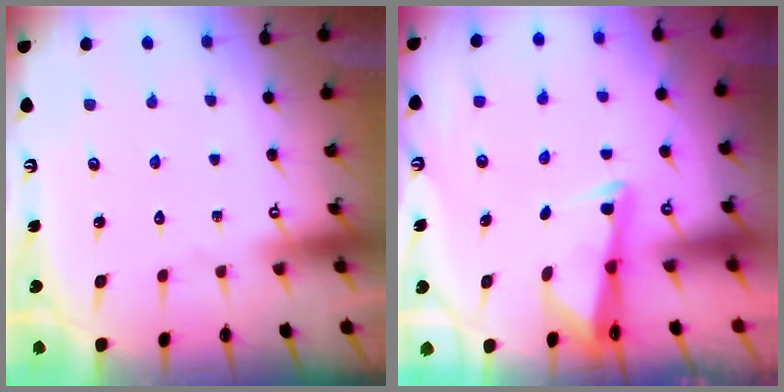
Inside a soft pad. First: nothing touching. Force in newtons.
{"total": 2.5, "press": 2.5, "slide": 0.3}